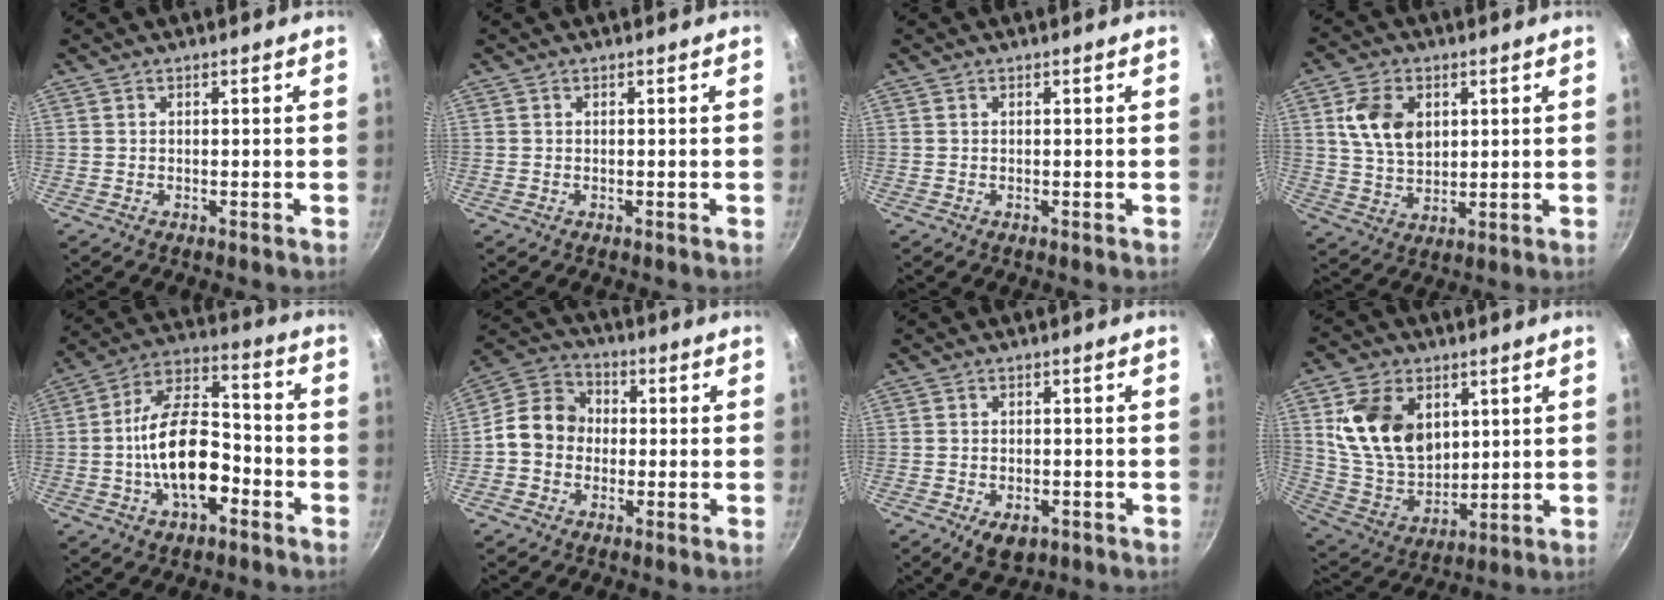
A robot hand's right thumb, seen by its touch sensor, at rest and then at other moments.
{"total": 0.0}
{"total": 0.0}
{"total": 9.8, "force": [2.8, 6.8, 6.4], "torque": [-0.101, -0.010, 0.053]}
{"total": 16.8, "force": [-4.7, 9.0, 13.4], "torque": [-0.207, 0.053, -0.094]}
{"total": 10.0, "force": [-0.9, 8.5, 5.2], "torque": [-0.058, 0.029, -0.041]}
{"total": 5.4, "force": [-2.4, 3.3, 3.5], "torque": [-0.045, 0.007, -0.029]}
{"total": 16.9, "force": [4.9, 11.9, 10.9], "torque": [-0.170, -0.024, 0.103]}